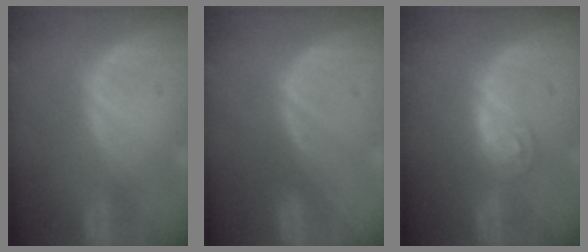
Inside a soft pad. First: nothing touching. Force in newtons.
{"total": 0.0}
{"total": 4.8, "press": 4.2, "slide": 2.3}